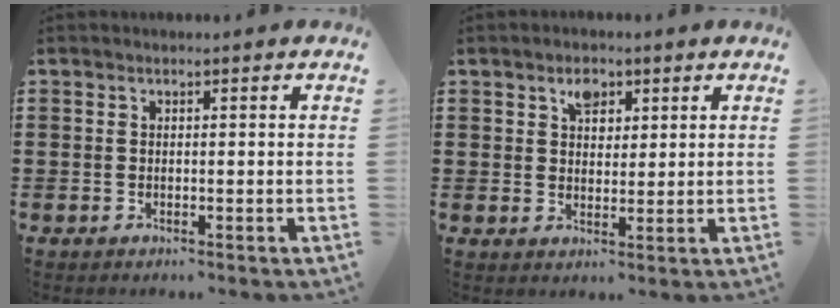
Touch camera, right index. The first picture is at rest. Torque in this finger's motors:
{"motor_torque": [0.06, -0.02, 0.05, 0.03]}